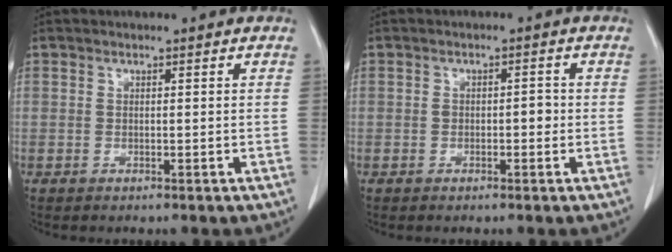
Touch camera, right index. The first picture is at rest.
{"total": 1.9, "force": [-0.3, 1.0, 1.5], "torque": [-0.023, 0.008, -0.004]}